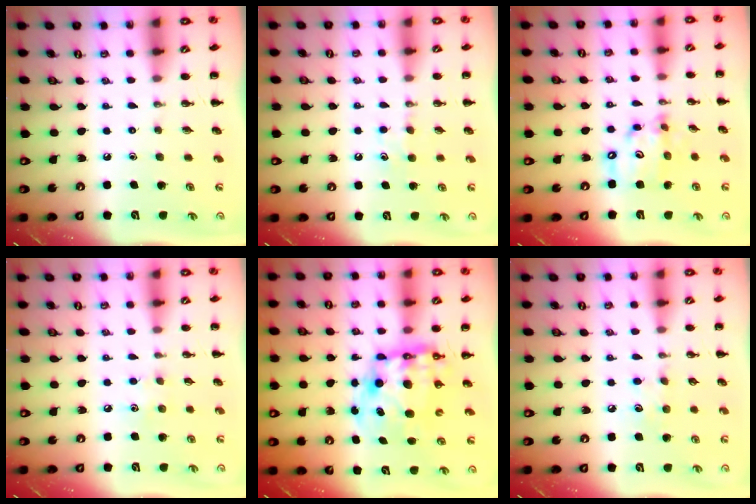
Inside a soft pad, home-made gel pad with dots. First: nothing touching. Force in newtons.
{"total": 6.3, "press": 6.1, "slide": 1.6}
{"total": 12.3, "press": 12.0, "slide": 2.8}
{"total": 4.6, "press": 4.5, "slide": 1.0}
{"total": 12.1, "press": 11.7, "slide": 3.1}
{"total": 6.7, "press": 6.5, "slide": 1.7}